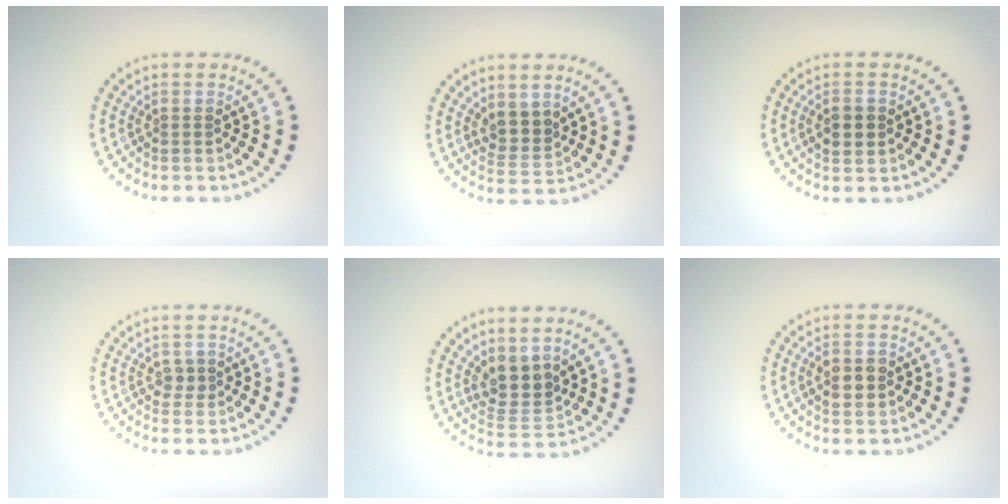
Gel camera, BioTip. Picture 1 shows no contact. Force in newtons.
{"total": 2.5, "press": 2.1, "slide": 1.3}
{"total": 2.4, "press": 2.4, "slide": 0.2}
{"total": 1.2, "press": 1.1, "slide": 0.5}
{"total": 3.4, "press": 2.8, "slide": 1.9}
{"total": 2.8, "press": 2.8, "slide": 0.2}